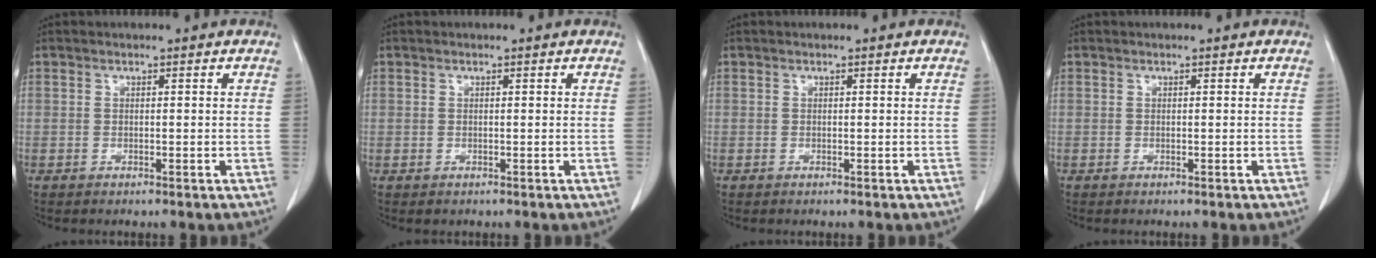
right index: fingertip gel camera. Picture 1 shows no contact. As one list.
[{"total": 0.7, "force": [0.0, 0.7, 0.0], "torque": [0.004, 0.004, -0.003]}, {"total": 0.0}, {"total": 0.0}]